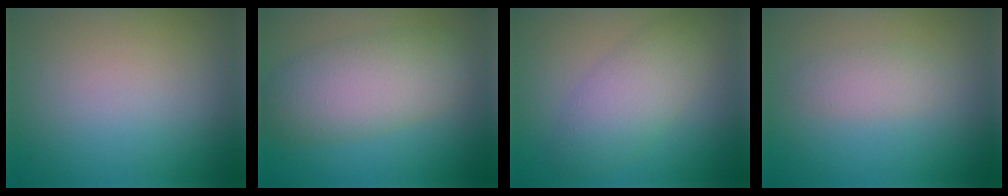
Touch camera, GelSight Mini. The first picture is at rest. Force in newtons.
{"total": 6.2, "press": 6.2, "slide": 0.4}
{"total": 4.6, "press": 4.6, "slide": 0.2}
{"total": 1.9, "press": 1.9, "slide": 0.1}